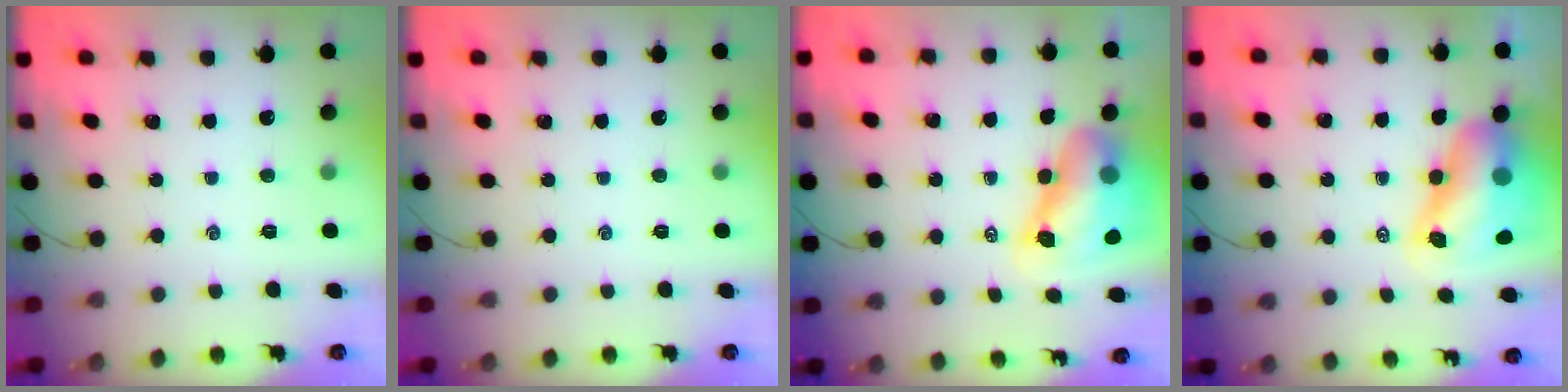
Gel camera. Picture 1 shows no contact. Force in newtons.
{"total": 0.0}
{"total": 11.9, "press": 11.4, "slide": 3.4}
{"total": 12.0, "press": 11.5, "slide": 3.6}